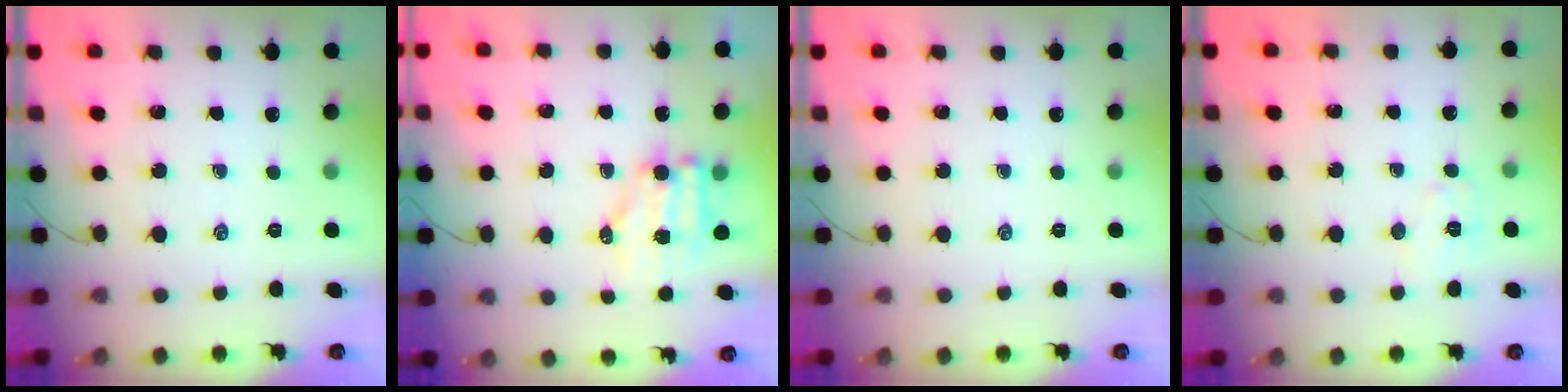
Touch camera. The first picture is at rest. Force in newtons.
{"total": 6.6, "press": 6.5, "slide": 1.1}
{"total": 0.0}
{"total": 4.8, "press": 4.8, "slide": 0.6}